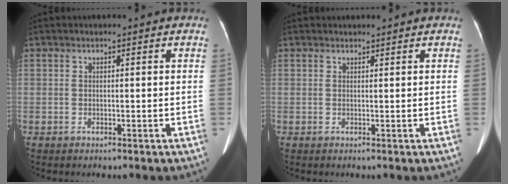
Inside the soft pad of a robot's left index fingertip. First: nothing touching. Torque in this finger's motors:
{"motor_torque": [0.10, 0.02, 0.03, -0.01]}